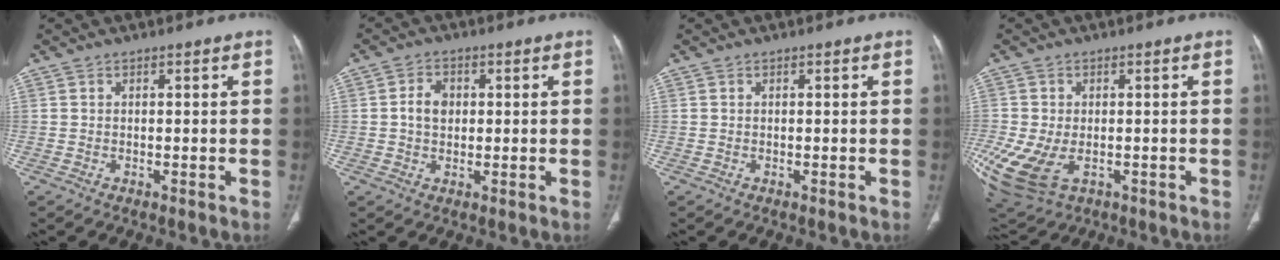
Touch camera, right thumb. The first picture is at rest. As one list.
[{"total": 4.2, "force": [0.4, 3.2, 2.7], "torque": [-0.041, 0.007, 0.005]}, {"total": 0.0}, {"total": 14.7, "force": [-4.2, 9.9, 10.1], "torque": [-0.251, -0.014, -0.054]}]